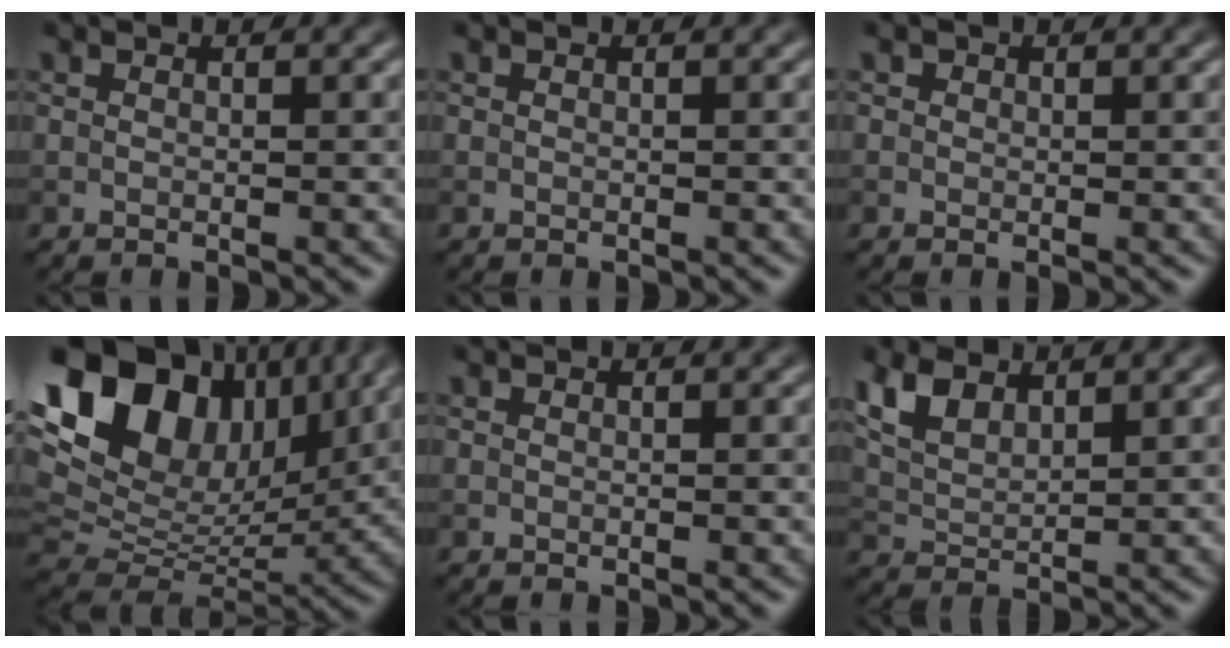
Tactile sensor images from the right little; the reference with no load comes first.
{"total": 0.0}
{"total": 0.6, "force": [0.2, 0.5, 0.1], "torque": [0.002, -0.003, -0.001]}
{"total": 16.3, "force": [7.7, 10.6, 9.8], "torque": [-0.213, 0.035, 0.148]}
{"total": 0.0}
{"total": 4.2, "force": [2.6, 2.1, 2.5], "torque": [-0.064, 0.006, 0.056]}